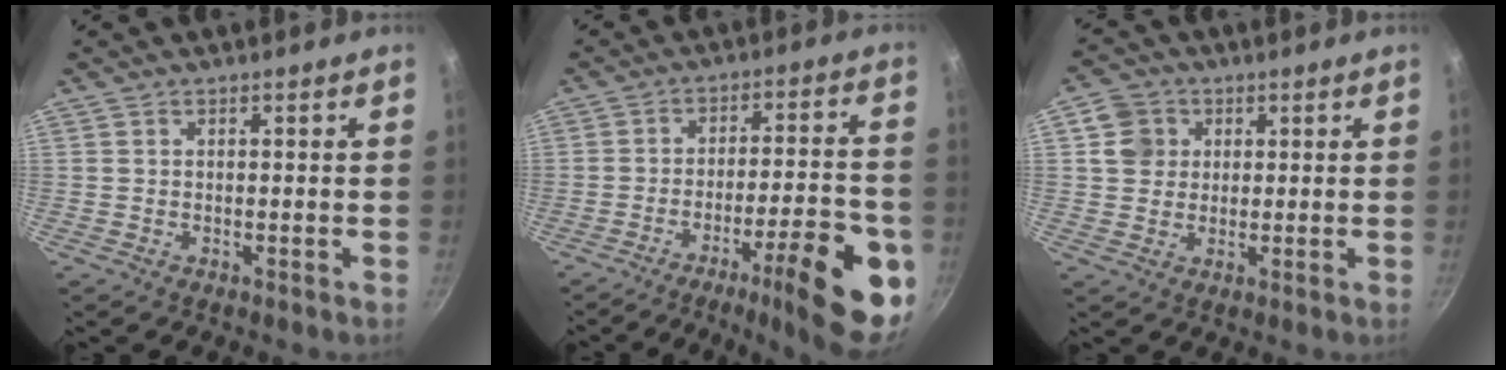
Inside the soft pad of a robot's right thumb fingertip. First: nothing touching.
{"total": 18.5, "force": [-8.1, 4.7, 16.0], "torque": [-0.188, 0.037, -0.111]}
{"total": 6.1, "force": [1.8, 5.5, 2.0], "torque": [-0.005, 0.005, 0.027]}